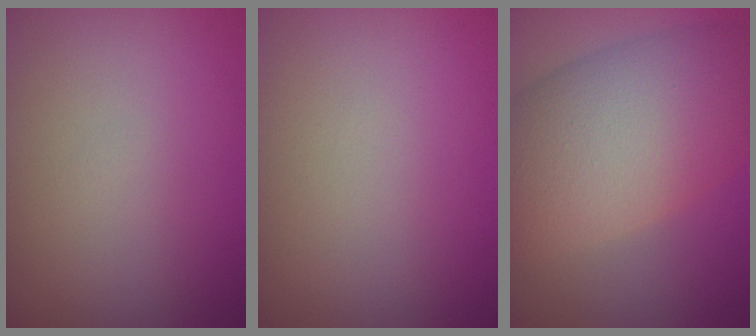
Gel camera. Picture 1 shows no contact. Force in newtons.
{"total": 0.0}
{"total": 11.1, "press": 11.1, "slide": 0.6}